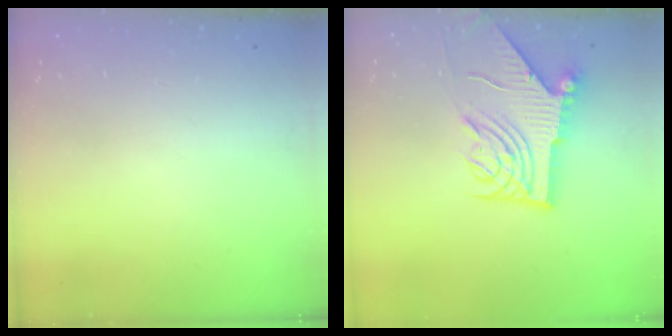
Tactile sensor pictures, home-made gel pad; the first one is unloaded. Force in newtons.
{"total": 10.2, "press": 10.1, "slide": 1.1}